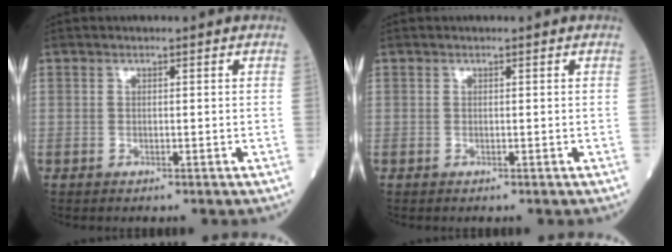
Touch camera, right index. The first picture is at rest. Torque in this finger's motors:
{"motor_torque": [0.01, 0.01, -0.04, -0.01]}